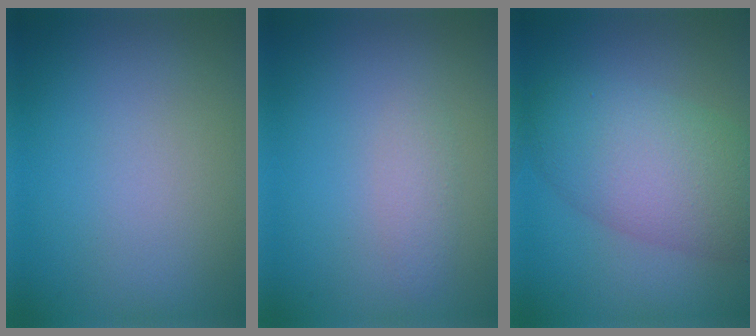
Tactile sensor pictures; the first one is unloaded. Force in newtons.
{"total": 1.1, "press": 1.1, "slide": 0.0}
{"total": 7.3, "press": 7.3, "slide": 0.5}